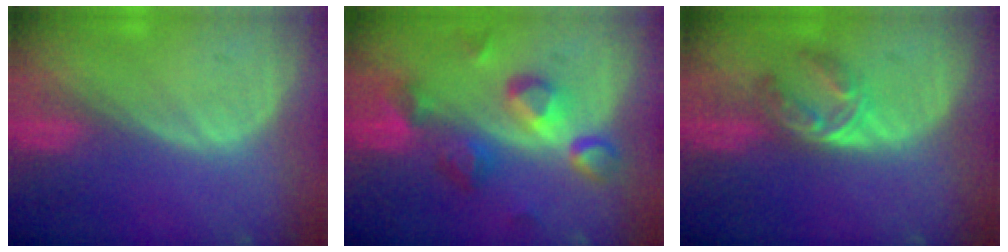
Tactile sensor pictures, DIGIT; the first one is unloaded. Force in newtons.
{"total": 9.4, "press": 8.1, "slide": 4.6}
{"total": 5.8, "press": 4.7, "slide": 3.5}